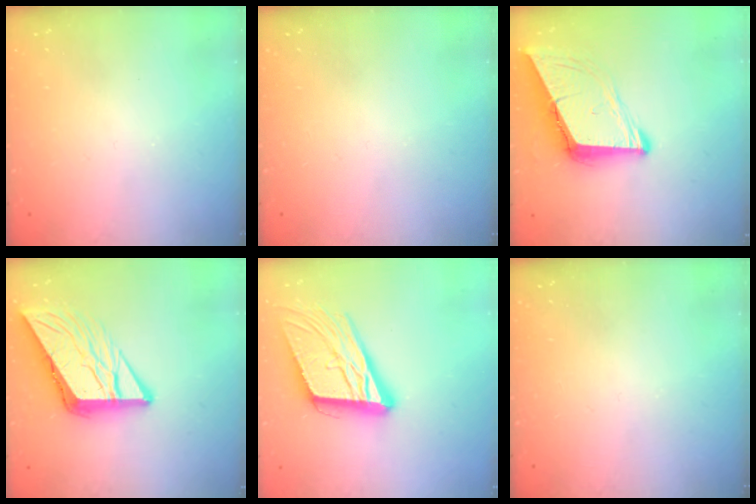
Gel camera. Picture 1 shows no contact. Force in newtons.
{"total": 0.0}
{"total": 9.4, "press": 9.3, "slide": 1.1}
{"total": 11.2, "press": 11.2, "slide": 1.1}
{"total": 18.5, "press": 18.2, "slide": 3.6}
{"total": 0.0}